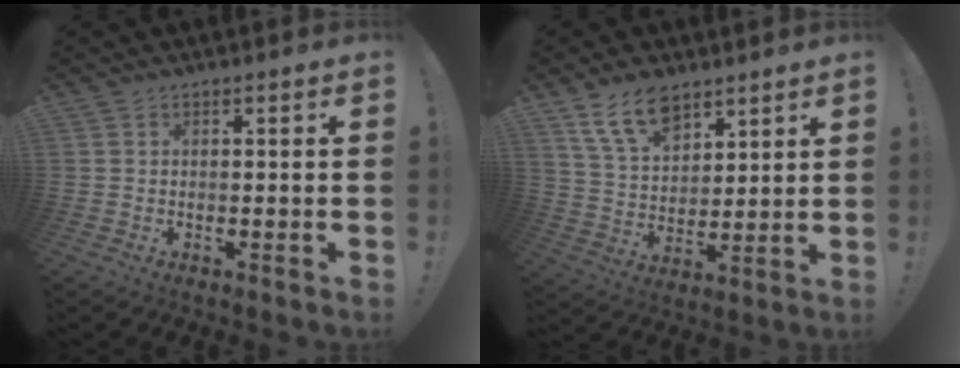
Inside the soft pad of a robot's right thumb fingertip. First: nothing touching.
{"total": 12.0, "force": [8.3, 6.3, 5.9], "torque": [-0.112, -0.041, 0.160]}